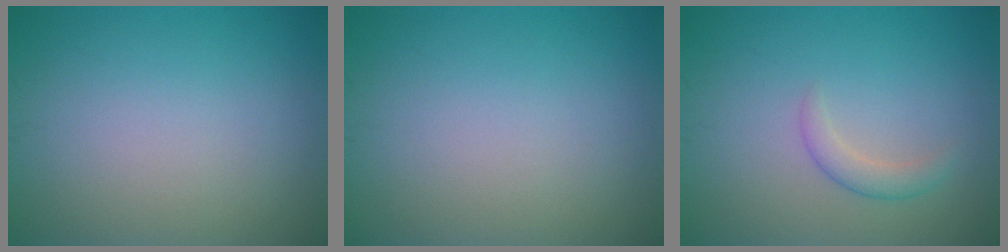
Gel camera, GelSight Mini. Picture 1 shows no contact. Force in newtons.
{"total": 0.0}
{"total": 1.7, "press": 1.7, "slide": 0.1}